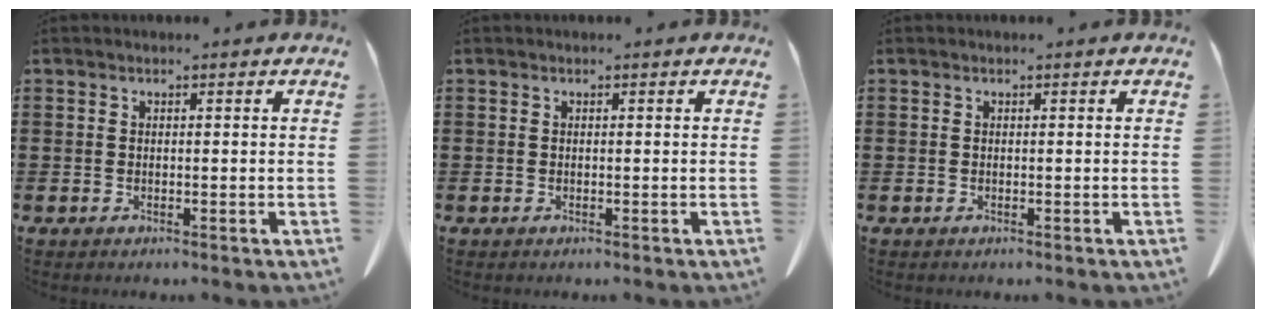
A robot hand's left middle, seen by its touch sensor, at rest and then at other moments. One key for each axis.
{"total": 0.0}
{"total": 0.0}